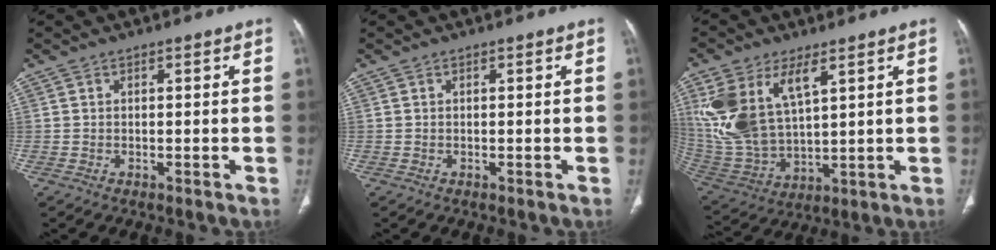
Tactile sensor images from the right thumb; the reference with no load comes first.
{"total": 0.0}
{"total": 17.1, "force": [7.1, 8.7, 12.9], "torque": [-0.266, -0.018, 0.156]}